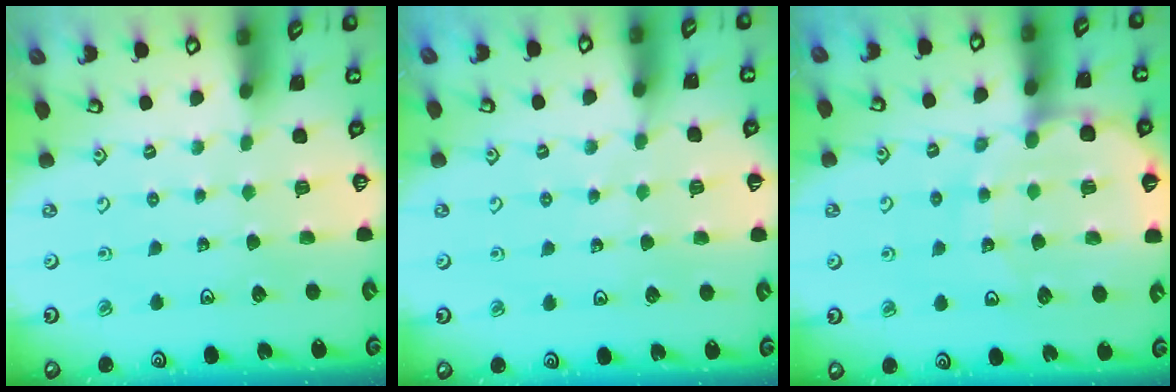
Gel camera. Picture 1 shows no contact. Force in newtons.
{"total": 5.4, "press": 5.4, "slide": 0.9}
{"total": 12.2, "press": 11.8, "slide": 2.9}